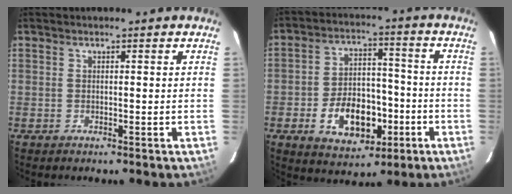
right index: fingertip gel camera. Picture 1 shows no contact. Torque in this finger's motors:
{"motor_torque": [1.14, -1.00, 0.32, 0.08]}